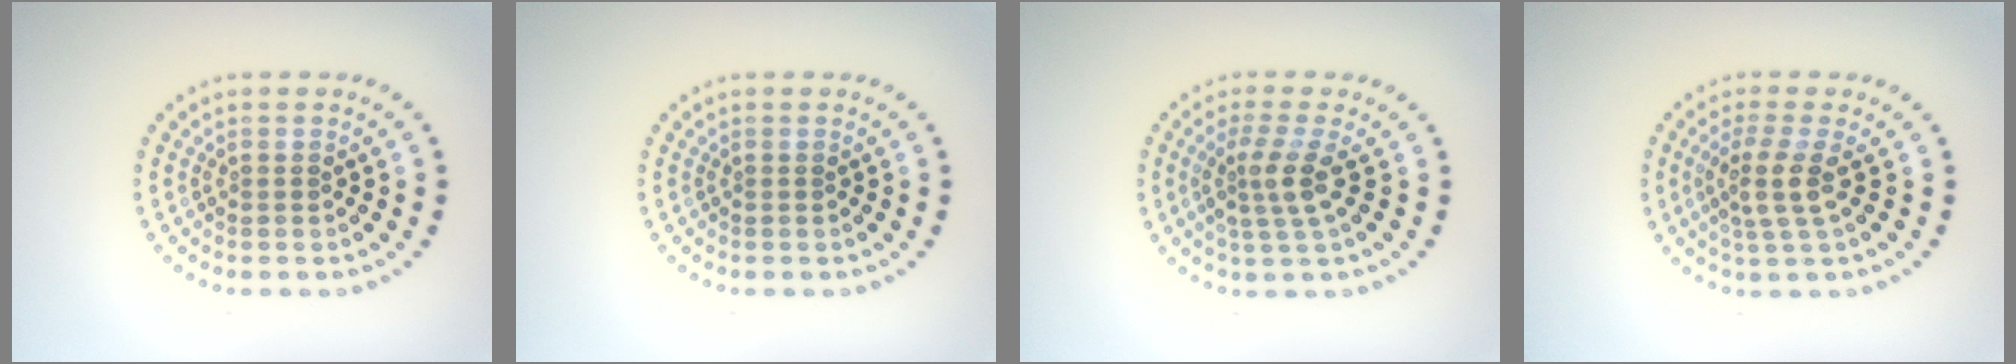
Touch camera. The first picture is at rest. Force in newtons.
{"total": 0.0}
{"total": 3.0, "press": 2.4, "slide": 1.8}
{"total": 2.9, "press": 2.3, "slide": 1.8}